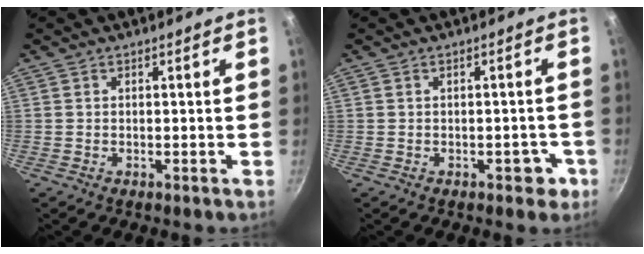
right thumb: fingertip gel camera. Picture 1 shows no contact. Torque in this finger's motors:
{"motor_torque": [0.43, 0.55, -0.37, -0.03, 0.10]}